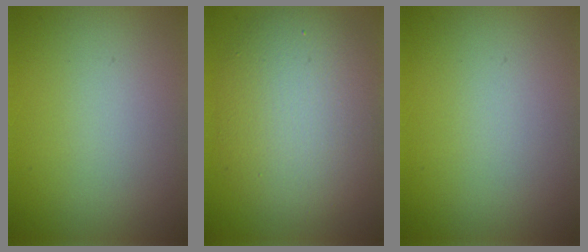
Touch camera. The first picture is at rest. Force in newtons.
{"total": 7.8, "press": 7.8, "slide": 0.2}
{"total": 0.0}